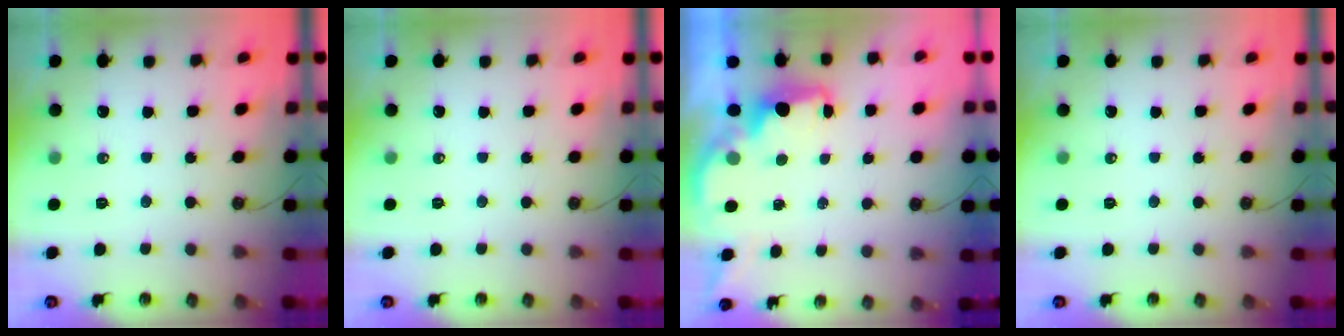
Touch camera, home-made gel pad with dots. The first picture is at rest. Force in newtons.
{"total": 0.0}
{"total": 2.1, "press": 2.0, "slide": 0.8}
{"total": 0.0}